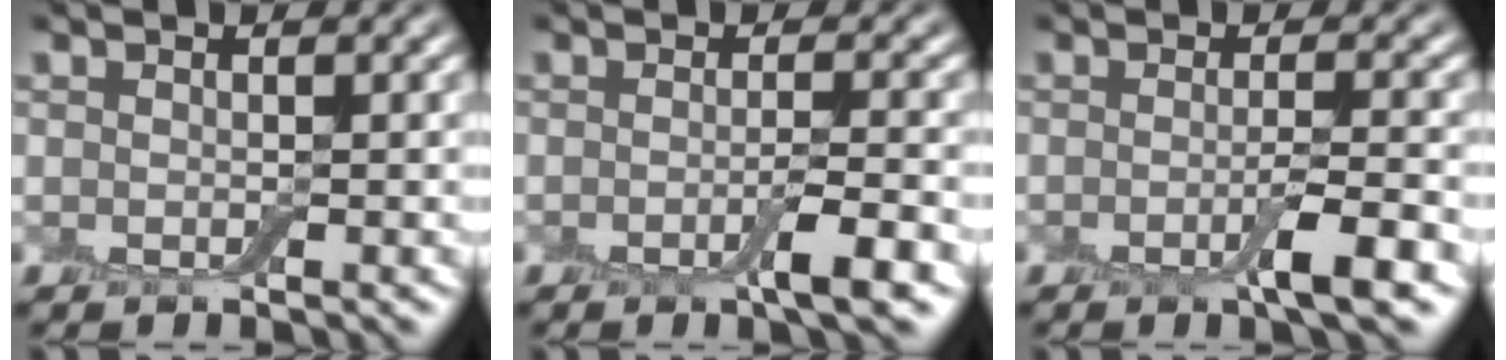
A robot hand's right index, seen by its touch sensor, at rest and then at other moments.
{"total": 2.9, "force": [-1.4, 0.4, 2.5], "torque": [-0.041, -0.005, -0.023]}
{"total": 3.1, "force": [-1.4, 0.4, 2.7], "torque": [-0.045, -0.004, -0.025]}